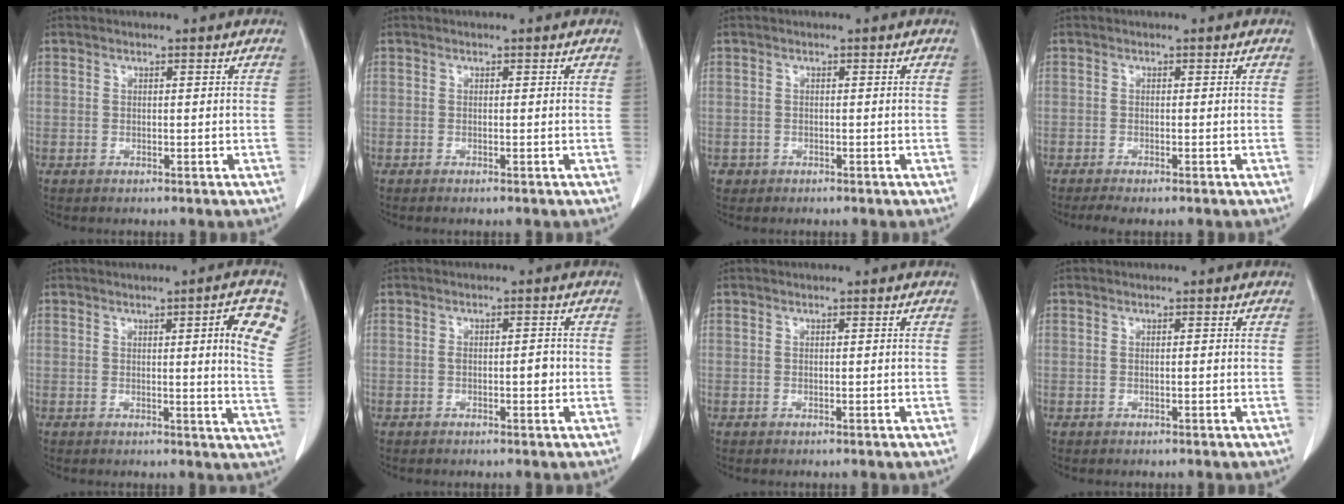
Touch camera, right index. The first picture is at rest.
{"total": 0.5, "force": [-0.5, 0.0, 0.2], "torque": [-0.004, -0.001, -0.009]}
{"total": 1.2, "force": [-0.6, 1.0, -0.1], "torque": [-0.003, 0.005, -0.011]}
{"total": 3.0, "force": [-2.4, 0.5, 1.7], "torque": [-0.023, -0.007, -0.035]}
{"total": 7.9, "force": [2.7, 0.0, 7.4], "torque": [-0.085, -0.008, 0.022]}
{"total": 2.0, "force": [-0.4, 0.8, 1.7], "torque": [-0.025, 0.003, -0.003]}
{"total": 0.0}
{"total": 0.0}